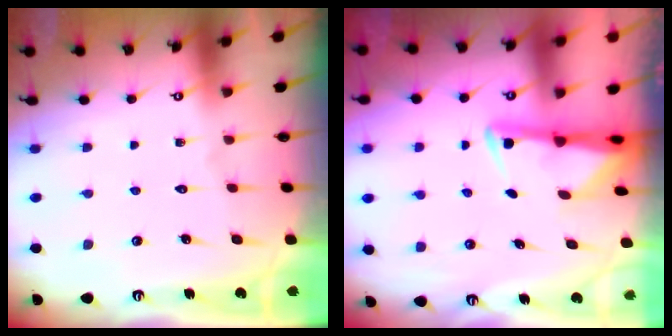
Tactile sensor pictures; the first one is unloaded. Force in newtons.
{"total": 2.7, "press": 2.6, "slide": 0.7}